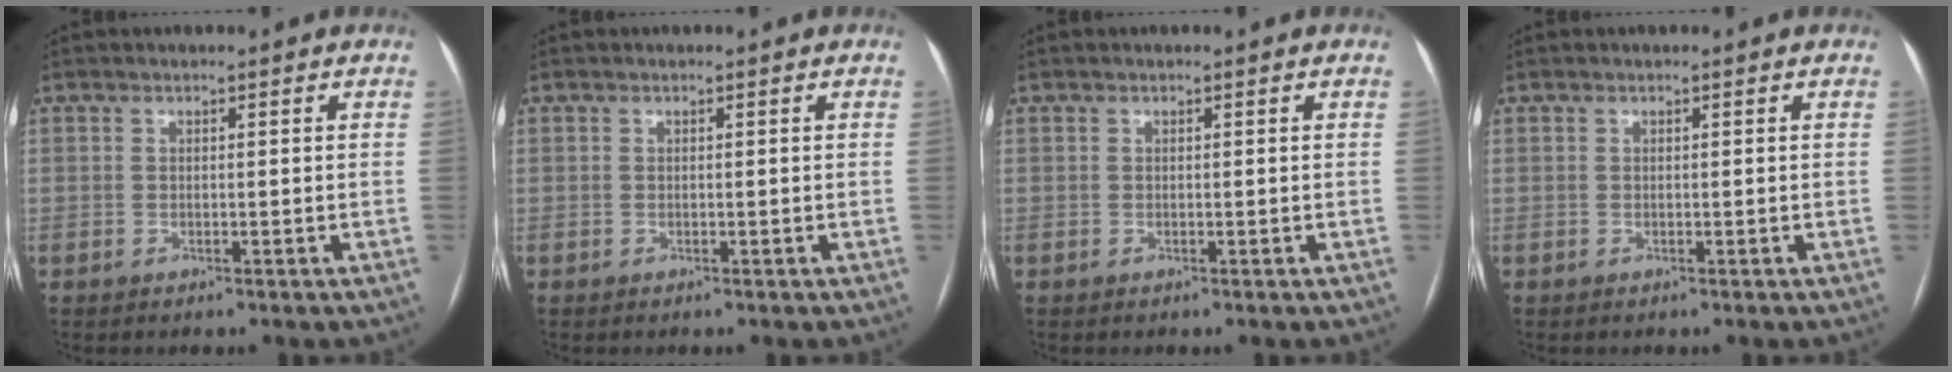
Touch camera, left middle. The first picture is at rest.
{"total": 0.0}
{"total": 0.0}
{"total": 0.0}